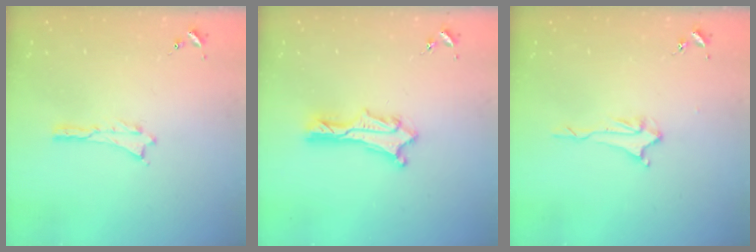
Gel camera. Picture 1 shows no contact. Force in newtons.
{"total": 2.4, "press": 2.4, "slide": 0.3}
{"total": 2.0, "press": 2.0, "slide": 0.4}